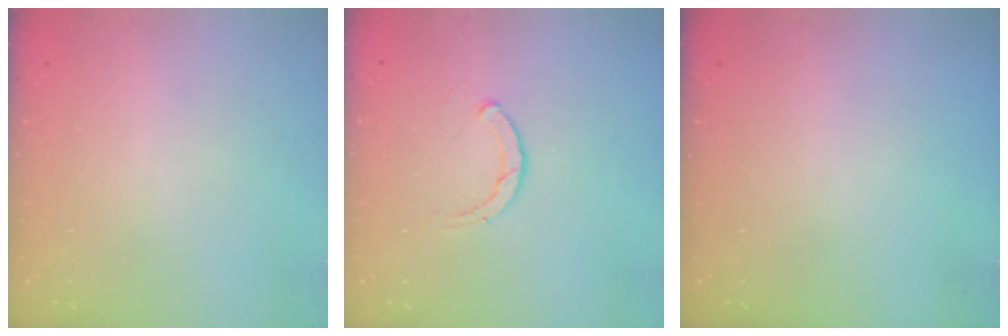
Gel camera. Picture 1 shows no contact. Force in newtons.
{"total": 1.1, "press": 1.0, "slide": 0.3}
{"total": 0.0}